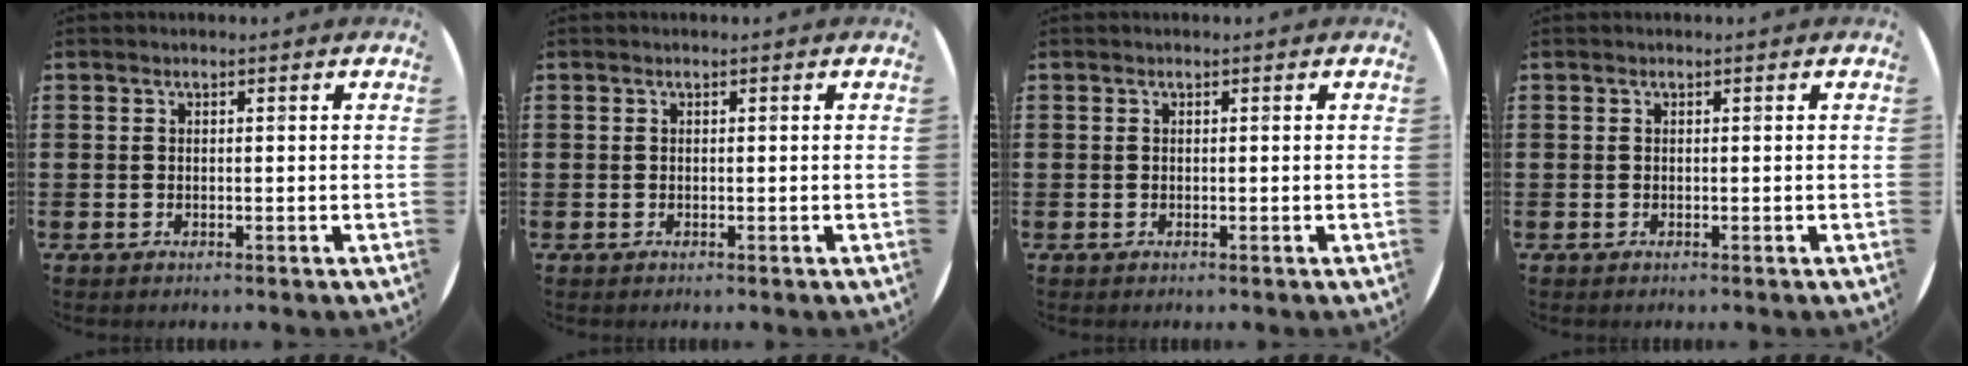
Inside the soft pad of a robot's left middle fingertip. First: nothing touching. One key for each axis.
{"total": 0.0}
{"total": 0.0}
{"total": 0.0}